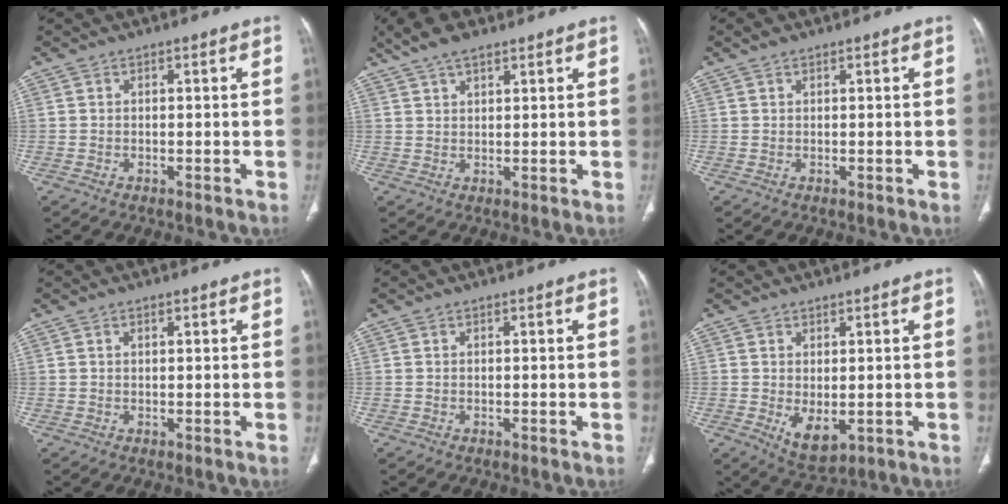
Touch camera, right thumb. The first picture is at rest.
{"total": 6.8, "force": [4.8, 2.8, 4.0], "torque": [-0.069, 0.000, 0.087]}
{"total": 1.3, "force": [0.9, 0.7, 0.7], "torque": [-0.010, -0.002, 0.014]}
{"total": 0.9, "force": [0.5, 0.5, 0.7], "torque": [-0.011, 0.002, 0.008]}
{"total": 0.0}
{"total": 5.5, "force": [-0.7, 3.0, 4.5], "torque": [-0.068, -0.012, 0.008]}